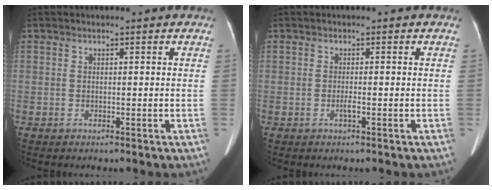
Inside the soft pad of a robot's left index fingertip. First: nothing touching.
{"total": 0.9, "force": [-0.4, 0.0, 0.8], "torque": [-0.020, -0.001, -0.005]}